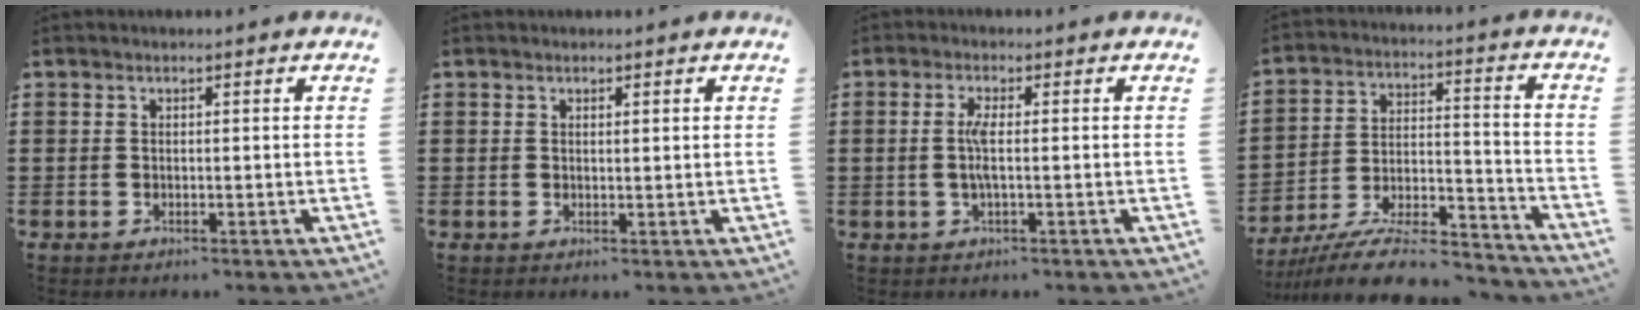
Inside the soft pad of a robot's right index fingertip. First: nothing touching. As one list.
[{"total": 0.6, "force": [0.4, 0.1, 0.4], "torque": [-0.009, 0.000, 0.008]}, {"total": 3.2, "force": [-0.3, 0.3, 3.1], "torque": [-0.067, -0.006, -0.009]}, {"total": 11.8, "force": [-10.3, 2.6, 5.1], "torque": [-0.073, 0.037, -0.195]}]